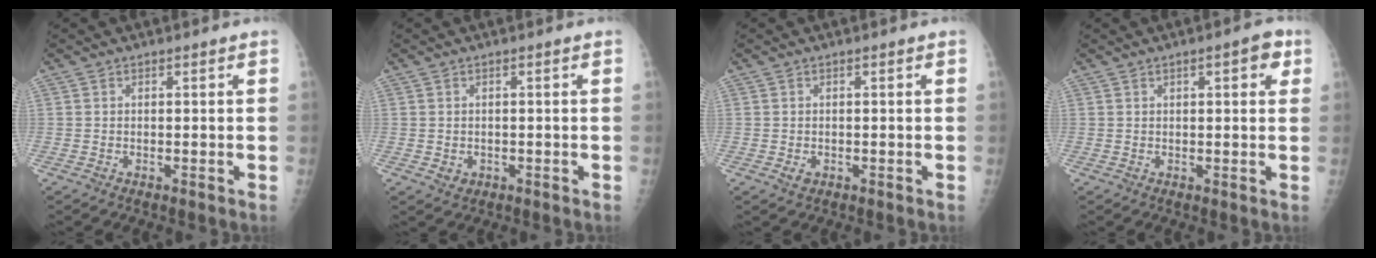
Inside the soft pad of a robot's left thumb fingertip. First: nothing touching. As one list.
[{"total": 1.6, "force": [-0.5, 1.4, 0.6], "torque": [-0.001, 0.001, 0.001]}, {"total": 1.2, "force": [-0.5, 0.9, 0.6], "torque": [-0.004, 0.000, -0.004]}, {"total": 4.3, "force": [1.8, 1.6, 3.6], "torque": [-0.035, 0.001, 0.017]}]